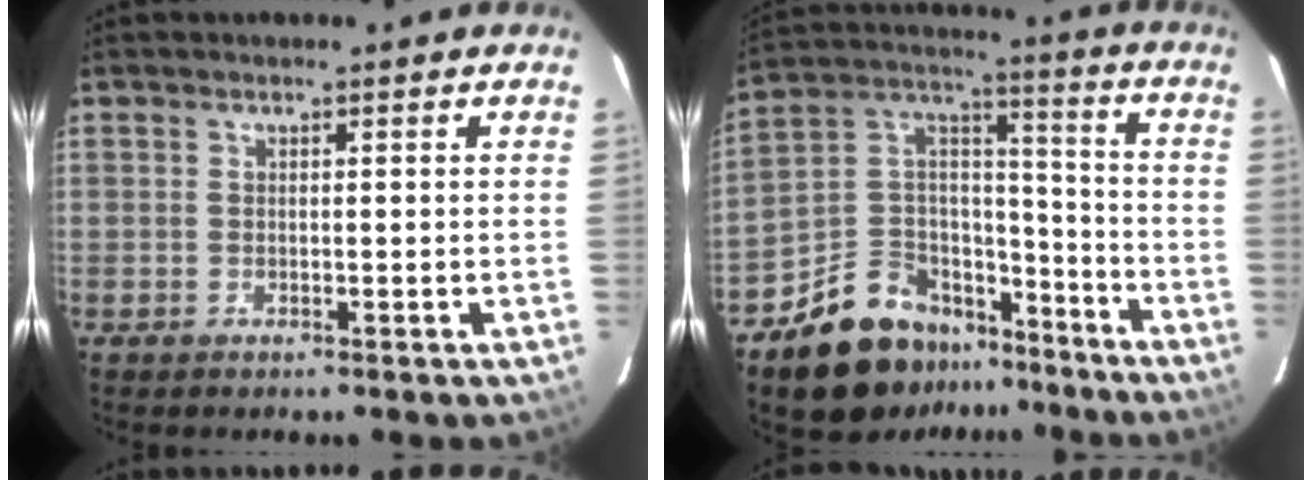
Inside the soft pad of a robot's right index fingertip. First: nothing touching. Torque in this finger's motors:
{"motor_torque": [1.38, -0.76, 0.44, 0.05]}